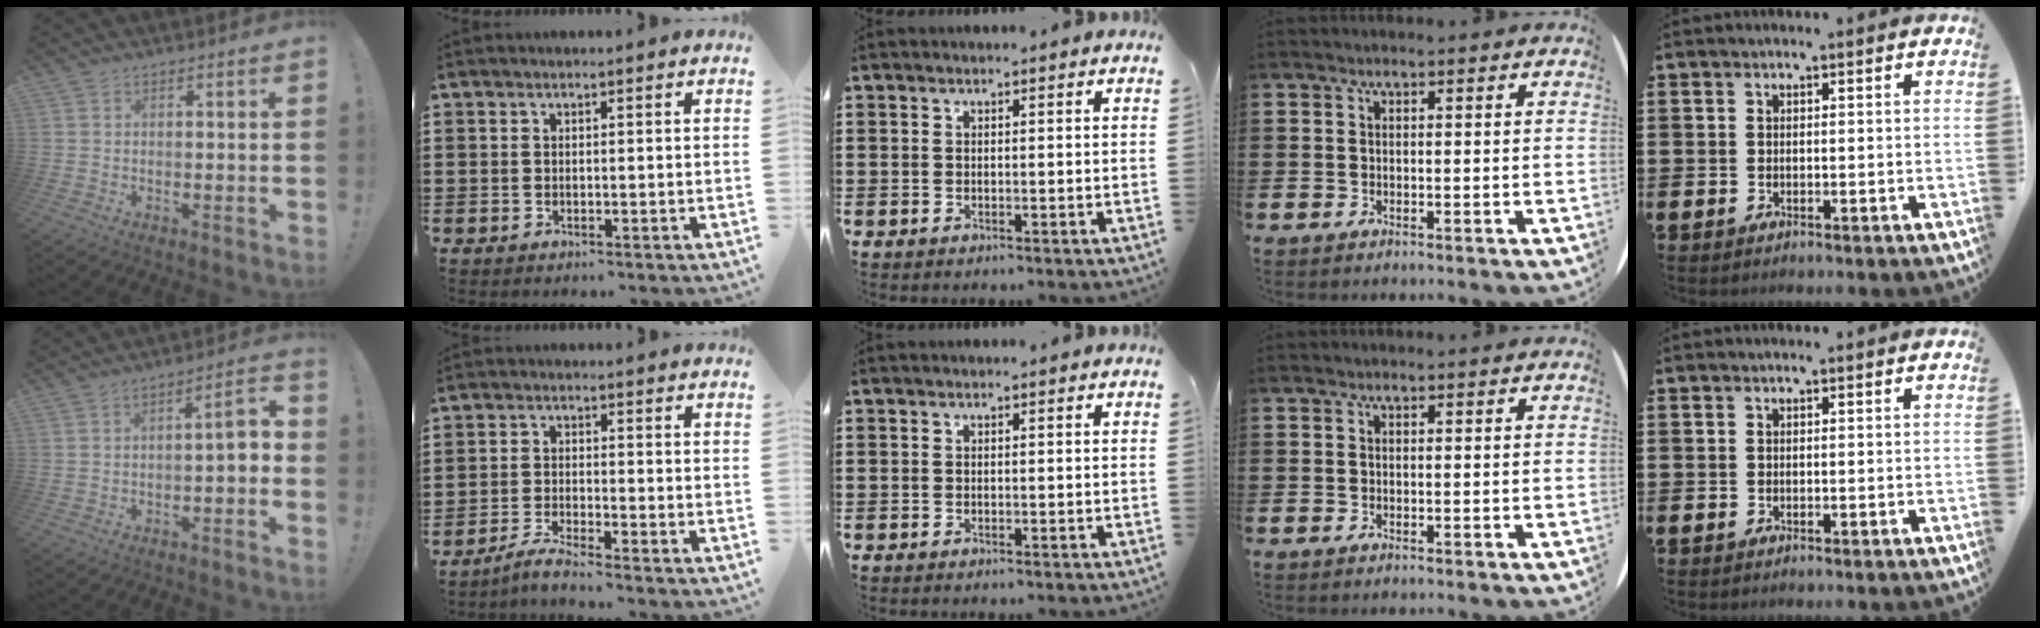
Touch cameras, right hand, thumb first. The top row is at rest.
{"thumb": {"total": 4.9, "force": [-1.6, 0.7, 4.6], "torque": [-0.064, 0.000, -0.033]}, "index": {"total": 2.7, "force": [-2.6, -0.4, 0.9], "torque": [-0.024, 0.001, -0.052]}}